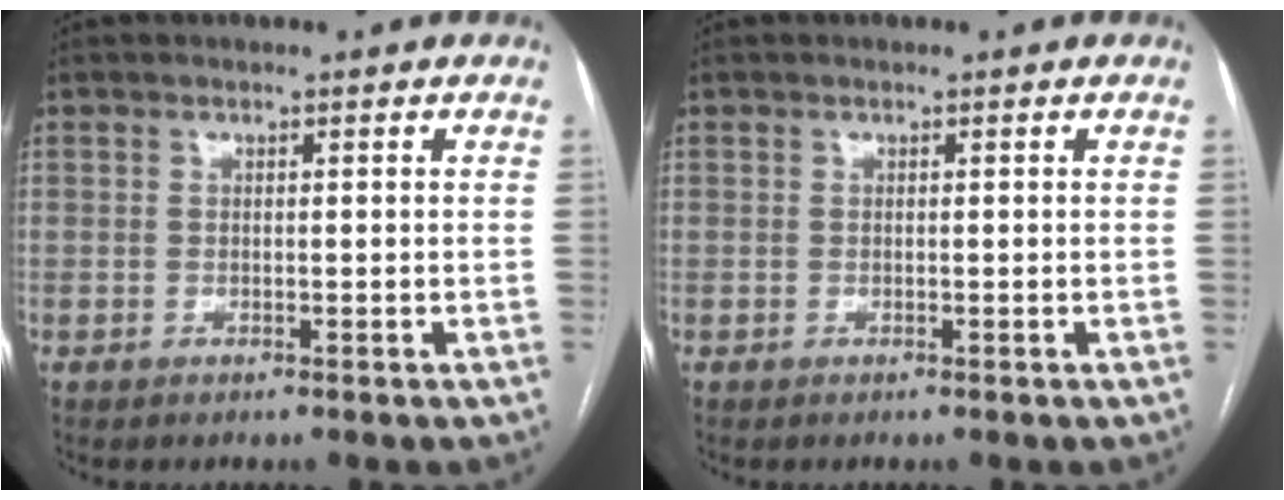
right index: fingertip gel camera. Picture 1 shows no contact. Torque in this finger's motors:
{"motor_torque": [0.00, 0.00, 0.00, 0.00]}